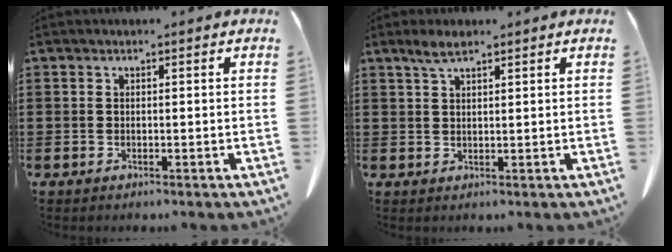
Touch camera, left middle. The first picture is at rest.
{"total": 2.9, "force": [2.0, 0.7, 2.0], "torque": [-0.044, 0.004, 0.036]}